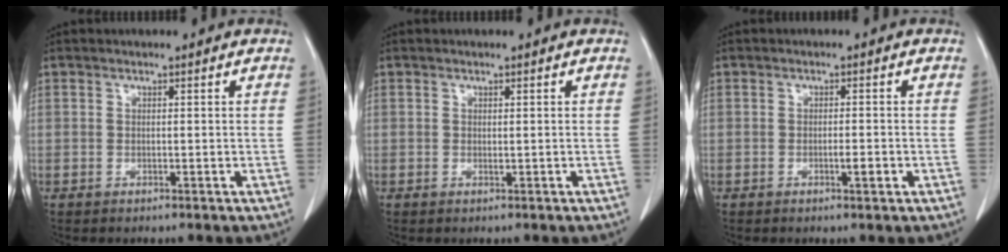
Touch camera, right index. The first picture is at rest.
{"total": 0.0}
{"total": 2.0, "force": [-0.8, 0.3, 1.8], "torque": [-0.029, 0.000, -0.011]}